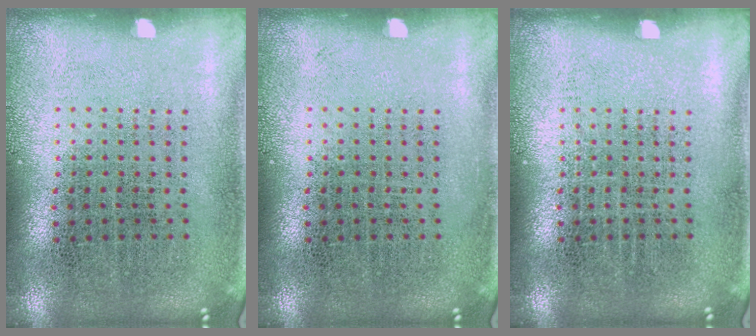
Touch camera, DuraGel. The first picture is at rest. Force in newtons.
{"total": 0.0}
{"total": 0.0}